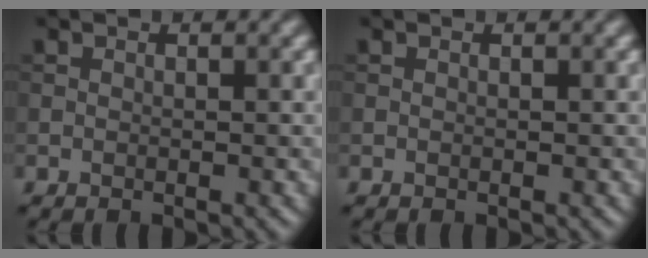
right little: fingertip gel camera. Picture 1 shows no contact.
{"total": 0.0}